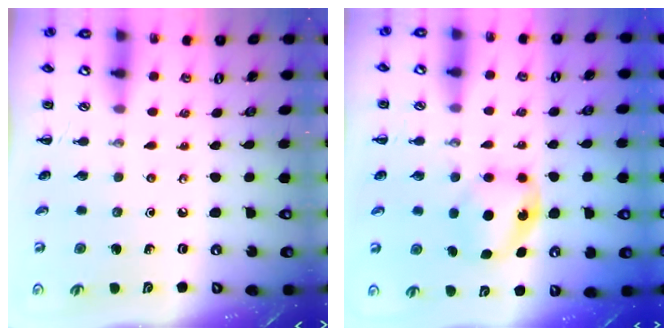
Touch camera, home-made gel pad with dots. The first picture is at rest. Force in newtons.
{"total": 6.1, "press": 6.1, "slide": 0.6}